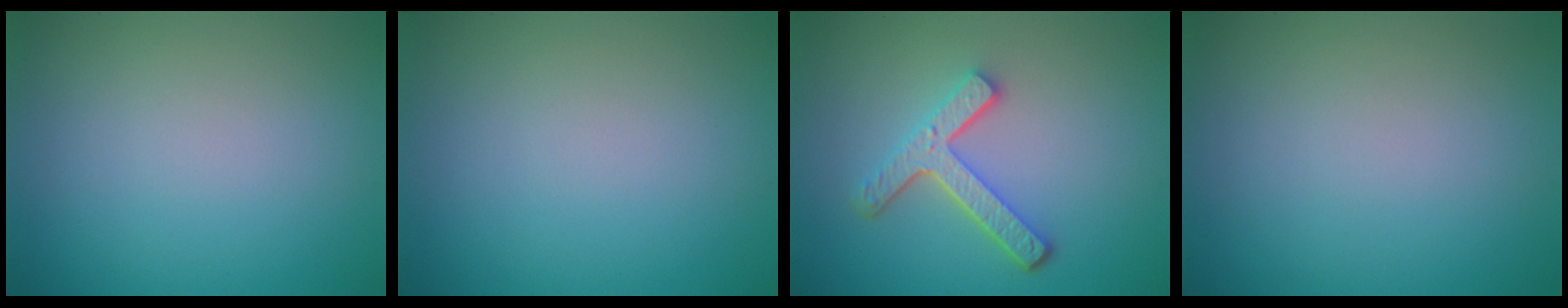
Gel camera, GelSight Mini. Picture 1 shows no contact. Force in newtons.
{"total": 0.0}
{"total": 4.2, "press": 3.3, "slide": 2.6}
{"total": 0.0}